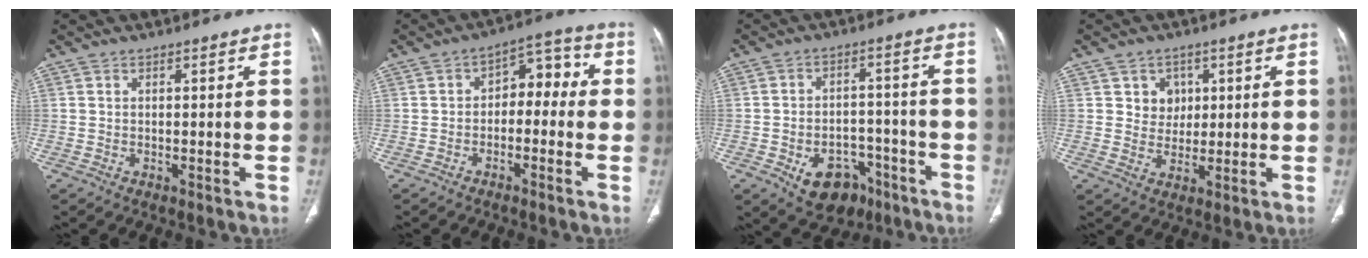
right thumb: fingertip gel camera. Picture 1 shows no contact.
{"total": 7.5, "force": [-0.6, 5.0, 5.6], "torque": [-0.043, 0.044, -0.023]}
{"total": 11.0, "force": [-5.6, 7.7, 5.4], "torque": [-0.053, 0.044, -0.071]}
{"total": 4.9, "force": [1.7, 4.3, 1.4], "torque": [0.008, -0.004, 0.026]}